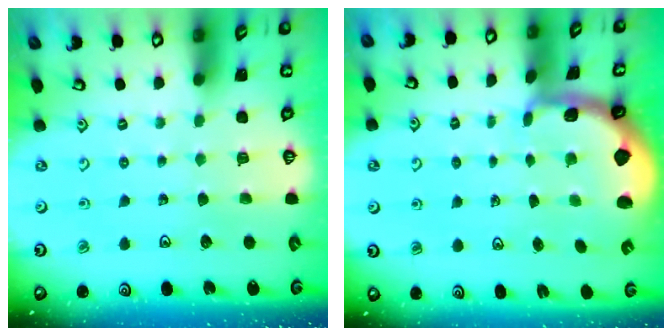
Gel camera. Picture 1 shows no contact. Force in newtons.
{"total": 1.1, "press": 1.0, "slide": 0.4}